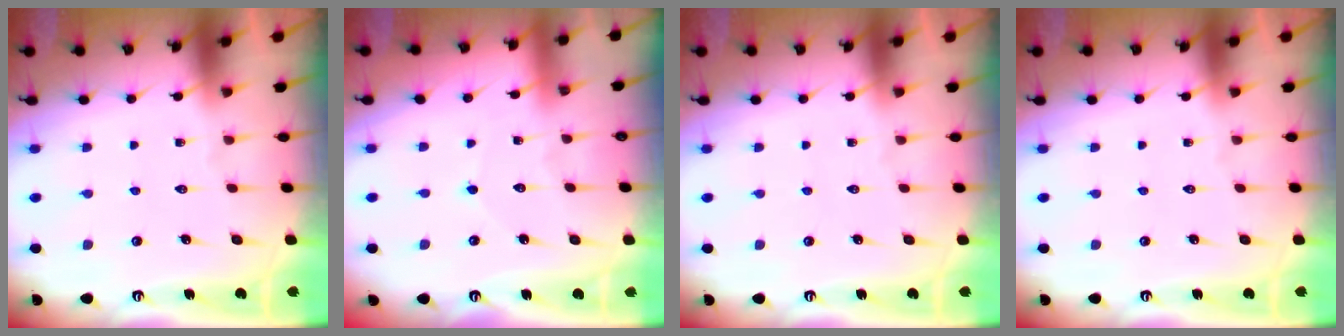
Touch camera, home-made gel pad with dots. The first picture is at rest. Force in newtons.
{"total": 2.7, "press": 2.6, "slide": 0.3}
{"total": 0.0}
{"total": 0.0}